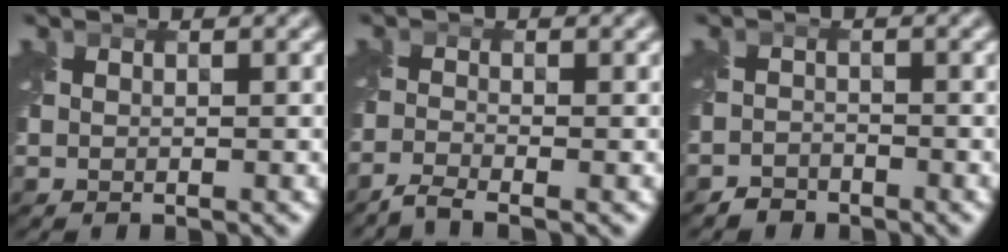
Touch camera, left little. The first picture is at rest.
{"total": 2.1, "force": [-1.9, 0.1, 0.9], "torque": [-0.022, -0.011, -0.053]}
{"total": 1.6, "force": [-1.5, 0.6, -0.2], "torque": [0.008, 0.001, -0.033]}